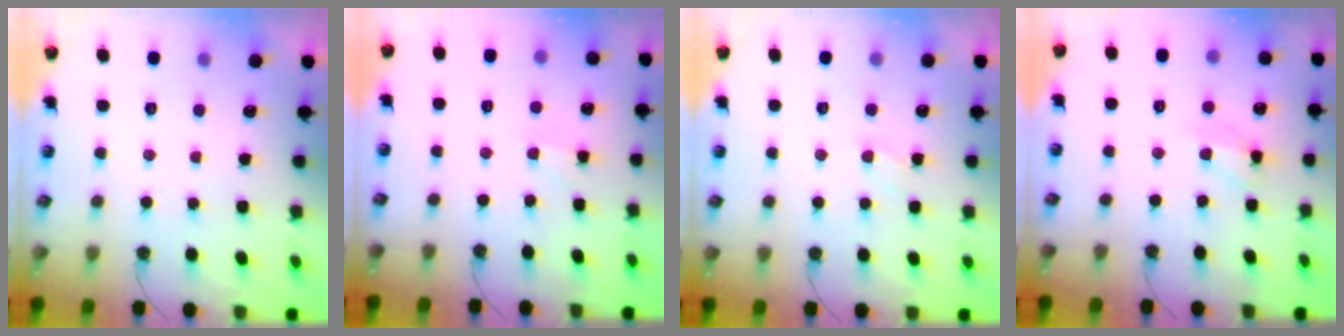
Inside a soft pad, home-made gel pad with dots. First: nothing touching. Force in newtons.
{"total": 2.8, "press": 2.8, "slide": 0.5}
{"total": 2.2, "press": 2.2, "slide": 0.3}
{"total": 8.6, "press": 8.6, "slide": 0.6}